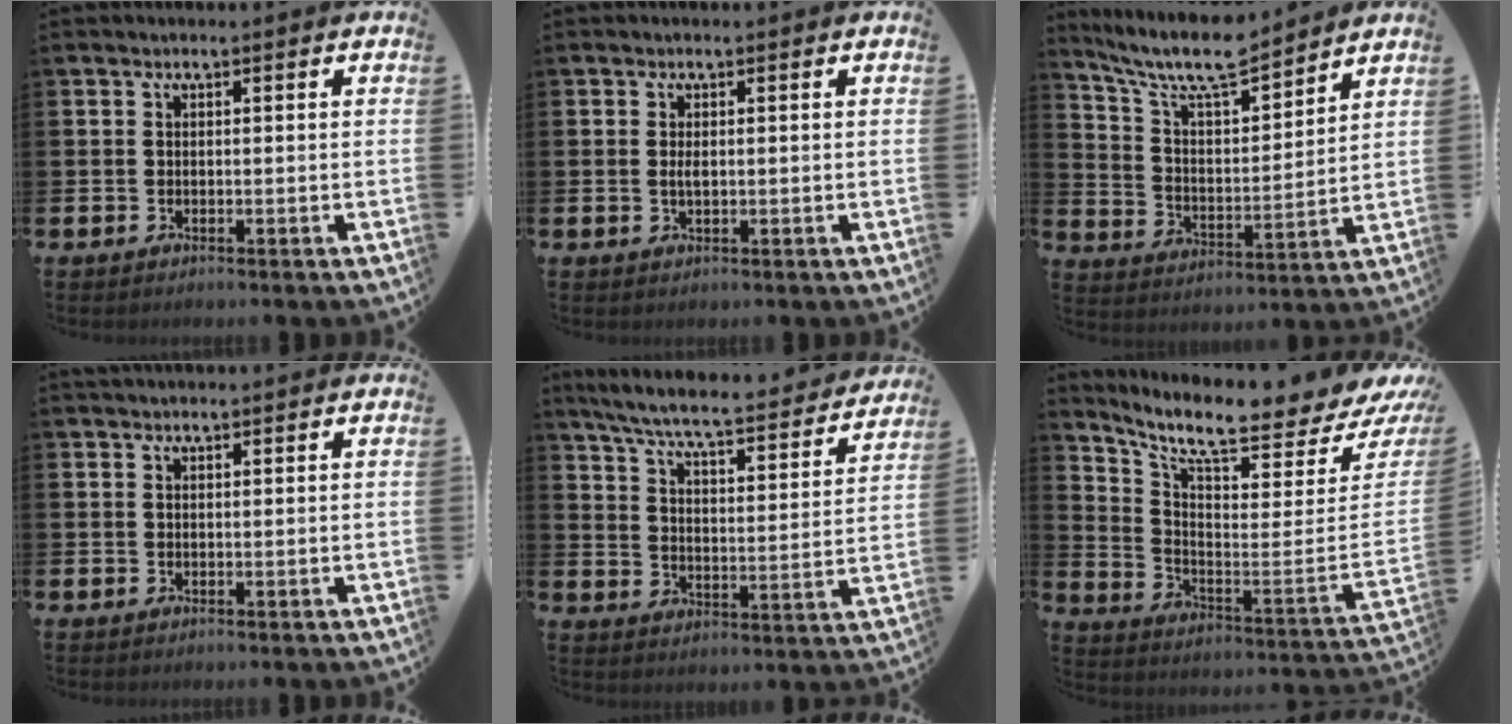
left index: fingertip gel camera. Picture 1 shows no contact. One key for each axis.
{"total": 1.2, "fx": 0.1, "fy": 0.5, "fz": 1.1, "tx": -0.023, "ty": 0.004, "tz": 0.001}
{"total": 9.2, "fx": 8.3, "fy": 1.7, "fz": 3.5, "tx": -0.101, "ty": -0.050, "tz": 0.144}
{"total": 0.9, "fx": 0.9, "fy": 0.1, "fz": 0.1, "tx": 0.006, "ty": -0.002, "tz": 0.014}
{"total": 6.8, "fx": 6.1, "fy": 0.6, "fz": 3.0, "tx": -0.088, "ty": -0.045, "tz": 0.100}
{"total": 8.0, "fx": 7.2, "fy": 1.1, "fz": 3.5, "tx": -0.085, "ty": -0.087, "tz": 0.114}